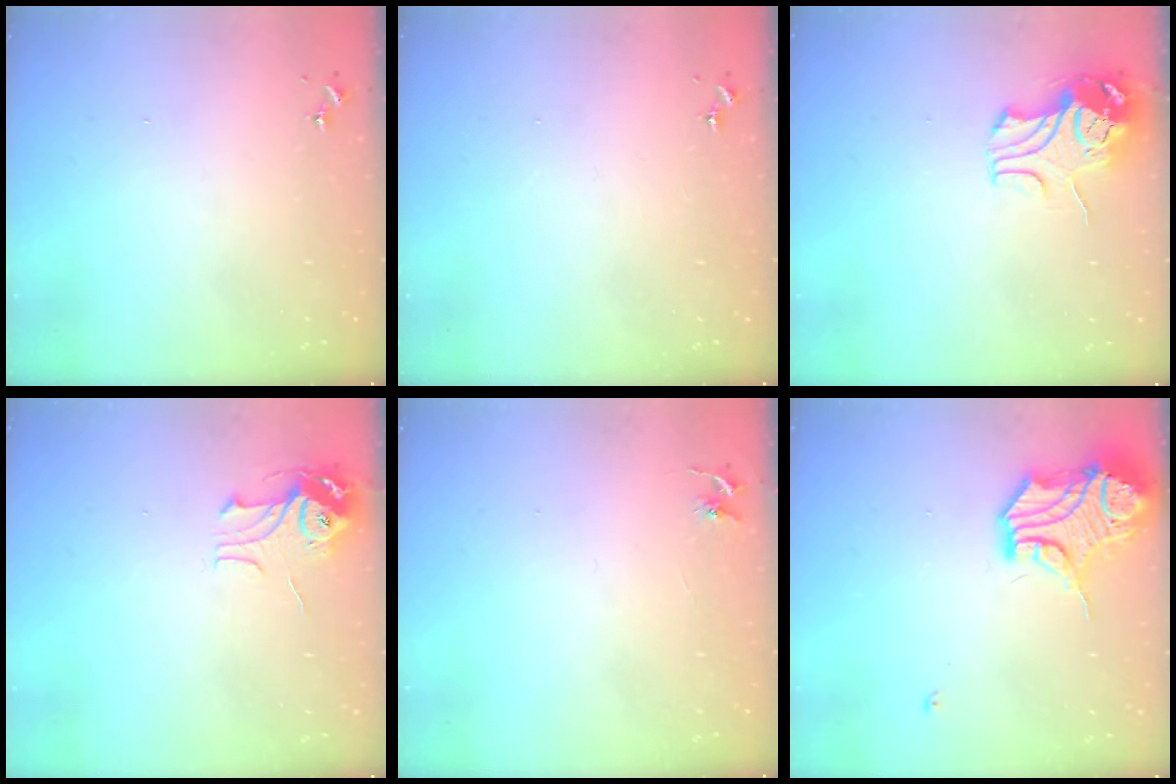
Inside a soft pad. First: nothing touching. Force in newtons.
{"total": 0.0}
{"total": 10.0, "press": 10.0, "slide": 1.3}
{"total": 8.0, "press": 8.0, "slide": 0.4}
{"total": 3.4, "press": 3.4, "slide": 0.4}
{"total": 16.3, "press": 16.2, "slide": 2.1}